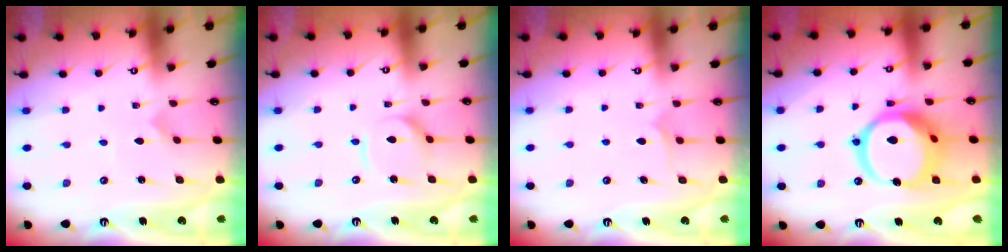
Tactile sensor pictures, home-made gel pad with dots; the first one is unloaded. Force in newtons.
{"total": 5.6, "press": 5.6, "slide": 0.6}
{"total": 5.3, "press": 5.3, "slide": 0.1}
{"total": 16.8, "press": 16.7, "slide": 1.8}